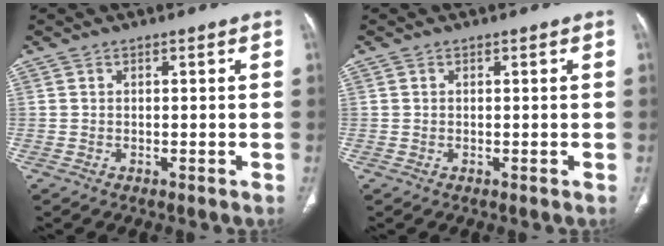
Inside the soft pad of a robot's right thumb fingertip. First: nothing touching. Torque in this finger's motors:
{"motor_torque": [-0.50, 0.16, -0.32, -0.05, 0.02]}